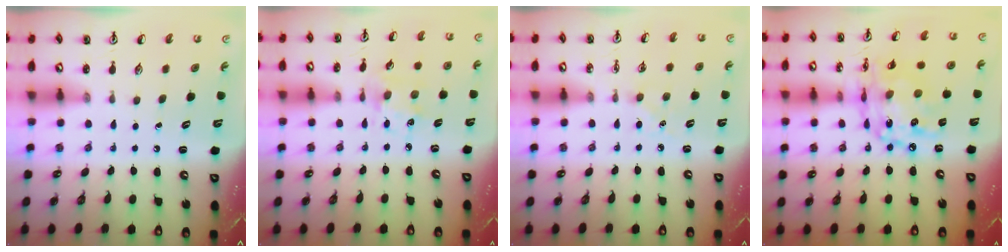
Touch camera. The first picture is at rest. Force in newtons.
{"total": 2.9, "press": 2.9, "slide": 0.7}
{"total": 5.0, "press": 4.9, "slide": 0.8}
{"total": 16.0, "press": 16.0, "slide": 1.4}